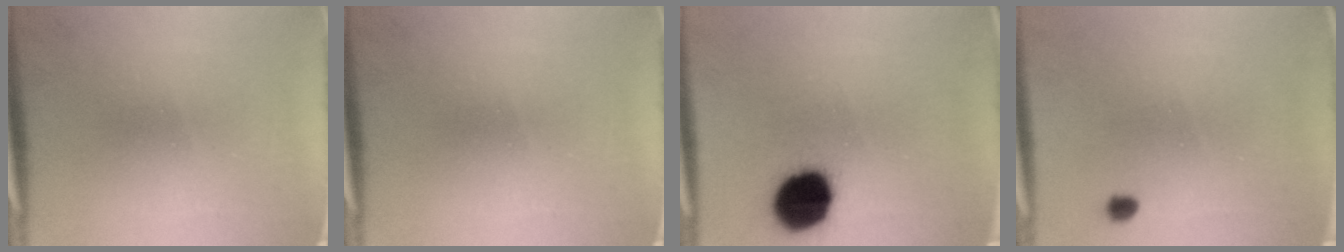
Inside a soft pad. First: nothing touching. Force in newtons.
{"total": 0.0}
{"total": 14.3}
{"total": 1.3}